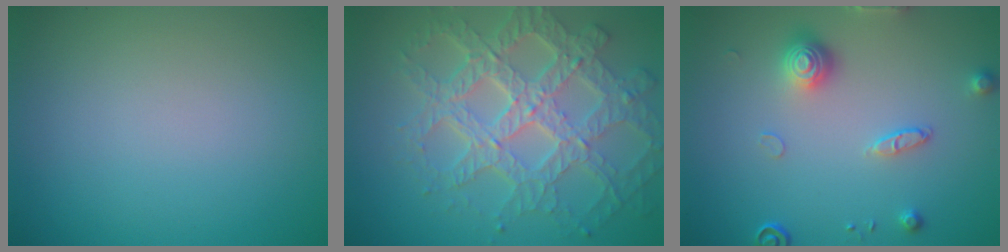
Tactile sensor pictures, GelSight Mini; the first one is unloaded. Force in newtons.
{"total": 7.8, "press": 5.8, "slide": 5.3}
{"total": 3.0, "press": 2.8, "slide": 1.1}